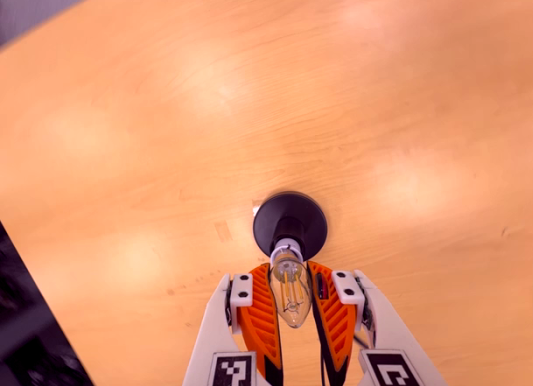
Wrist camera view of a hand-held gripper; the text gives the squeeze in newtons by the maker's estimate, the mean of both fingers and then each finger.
{"total": 17.6, "left": 17.9, "right": 17.2}